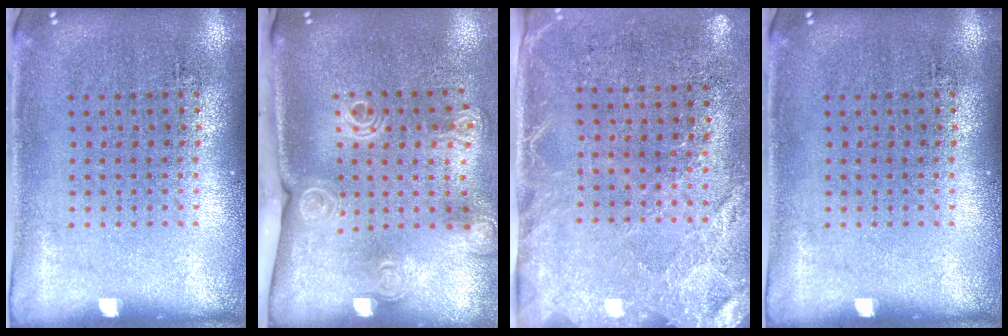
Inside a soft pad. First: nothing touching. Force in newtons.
{"total": 2.1, "press": 1.6, "slide": 1.3}
{"total": 2.7, "press": 2.3, "slide": 1.5}
{"total": 0.0}